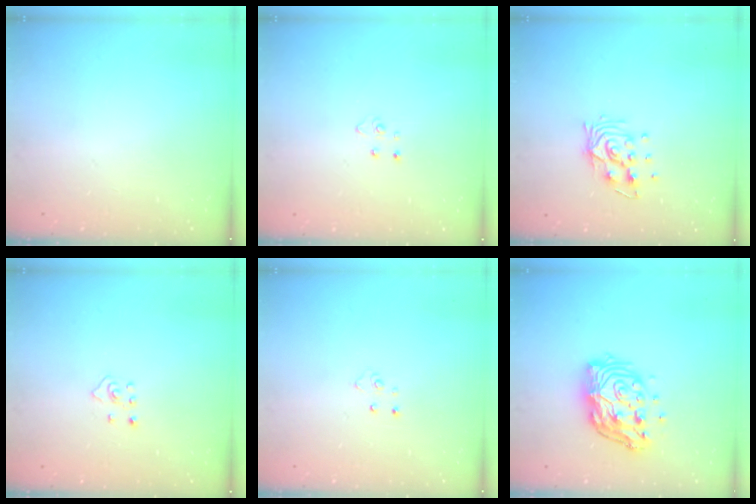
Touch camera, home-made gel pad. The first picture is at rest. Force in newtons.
{"total": 3.2, "press": 3.2, "slide": 0.4}
{"total": 8.9, "press": 8.9, "slide": 0.7}
{"total": 4.2, "press": 4.1, "slide": 0.7}
{"total": 4.0, "press": 4.0, "slide": 0.4}
{"total": 13.4, "press": 13.3, "slide": 1.6}